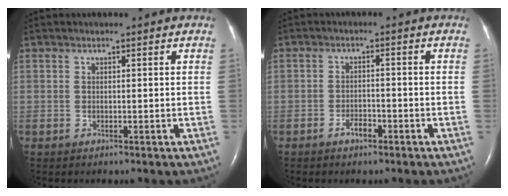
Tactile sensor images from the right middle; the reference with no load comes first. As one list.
[{"total": 2.3, "force": [-1.6, 1.0, 1.4], "torque": [-0.026, 0.003, -0.027]}]